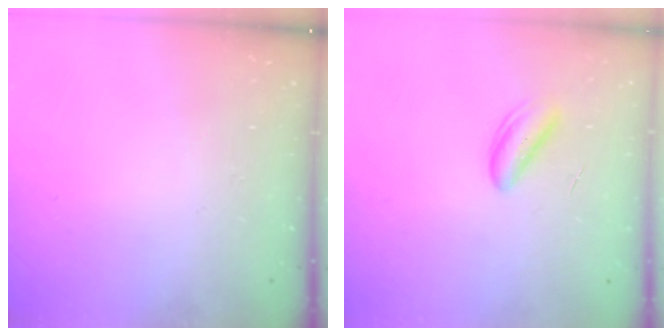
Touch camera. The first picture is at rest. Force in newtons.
{"total": 2.7, "press": 2.6, "slide": 0.4}